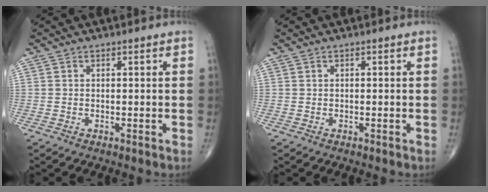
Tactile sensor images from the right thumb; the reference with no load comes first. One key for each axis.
{"total": 0.0}